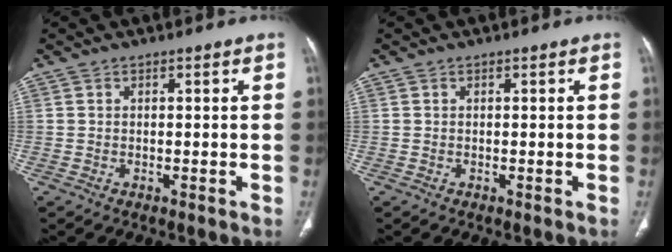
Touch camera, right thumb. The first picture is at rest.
{"total": 0.0}